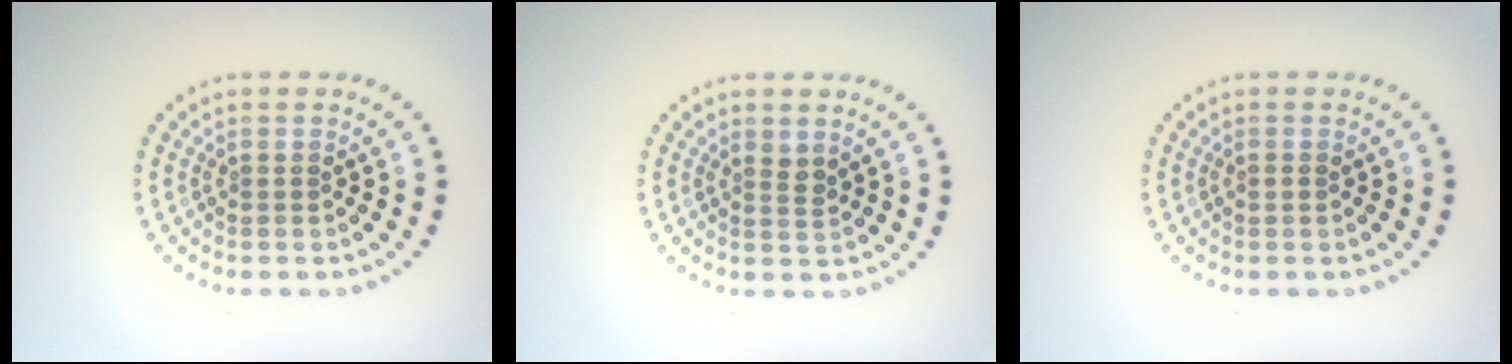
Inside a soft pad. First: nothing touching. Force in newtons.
{"total": 1.2, "press": 0.9, "slide": 0.8}
{"total": 0.5, "press": 0.5, "slide": 0.1}